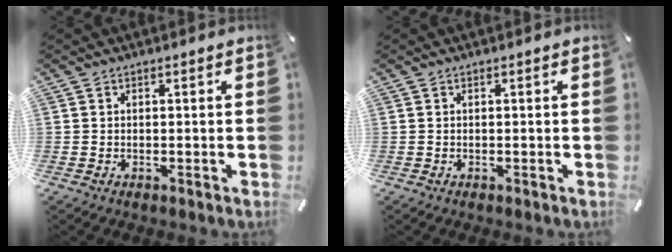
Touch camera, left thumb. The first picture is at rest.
{"total": 0.0}